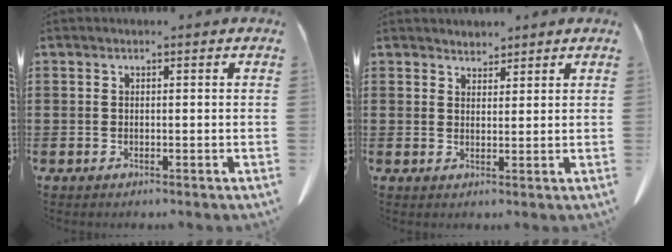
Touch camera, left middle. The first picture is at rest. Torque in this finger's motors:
{"motor_torque": [0.09, -0.01, -0.02, 0.01]}